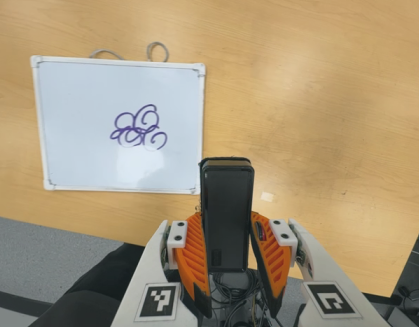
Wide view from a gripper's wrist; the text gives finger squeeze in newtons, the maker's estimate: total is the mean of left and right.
{"total": 5.2, "left": 3.5, "right": 6.9}